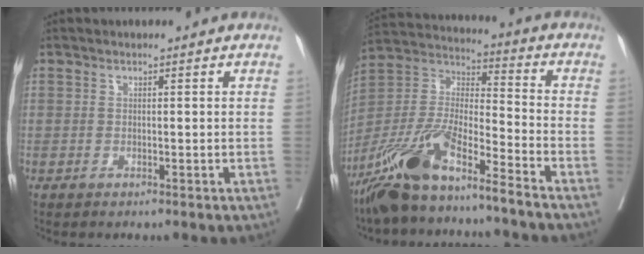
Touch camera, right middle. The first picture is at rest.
{"total": 14.4, "force": [-10.8, 1.5, 9.4], "torque": [-0.197, -0.006, -0.204]}